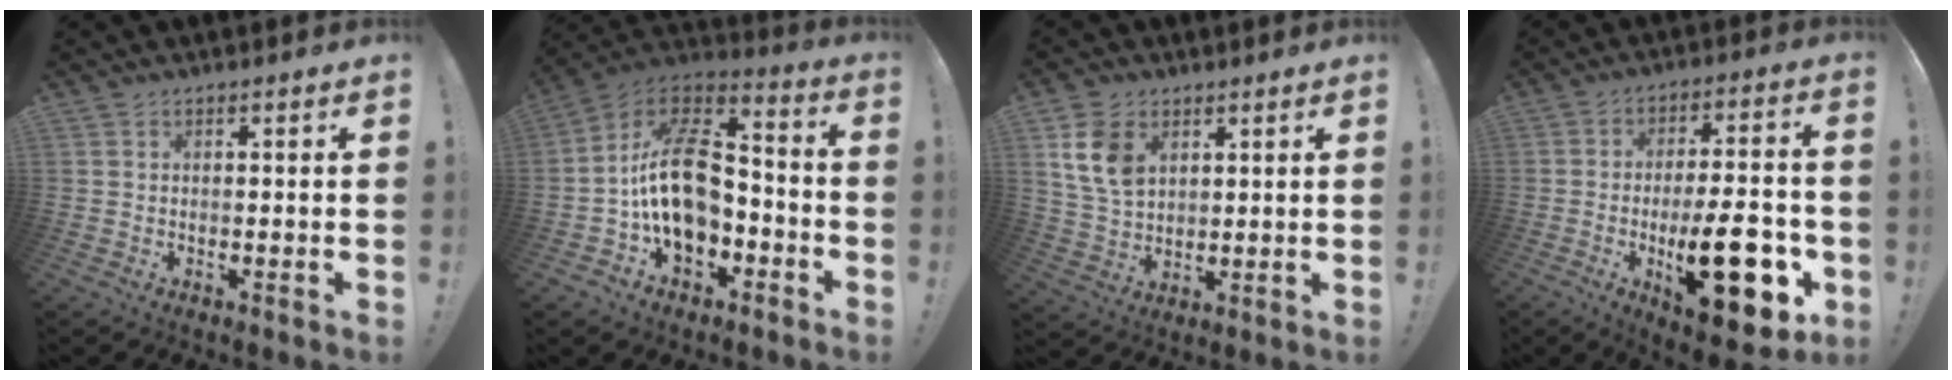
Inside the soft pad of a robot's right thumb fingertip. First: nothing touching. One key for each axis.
{"total": 19.3, "fx": -1.7, "fy": 13.0, "fz": 14.1, "tx": -0.245, "ty": 0.024, "tz": -0.020}
{"total": 11.3, "fx": 4.8, "fy": 7.9, "fz": 6.5, "tx": -0.113, "ty": -0.008, "tz": 0.095}
{"total": 22.3, "fx": -6.6, "fy": 8.8, "fz": 19.5, "tx": -0.280, "ty": 0.032, "tz": -0.089}